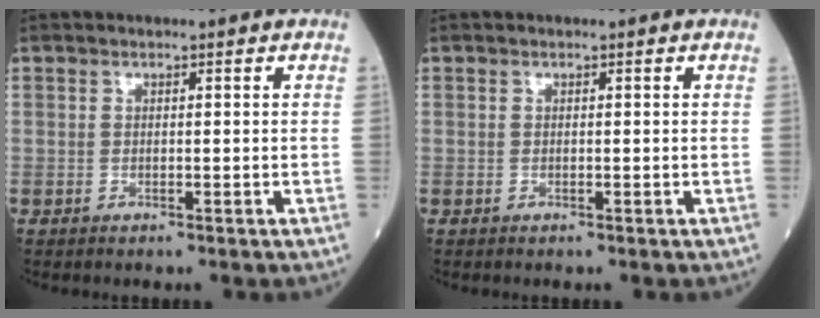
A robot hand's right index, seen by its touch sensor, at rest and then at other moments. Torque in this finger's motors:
{"motor_torque": [-0.01, 0.01, -0.02, -0.01]}